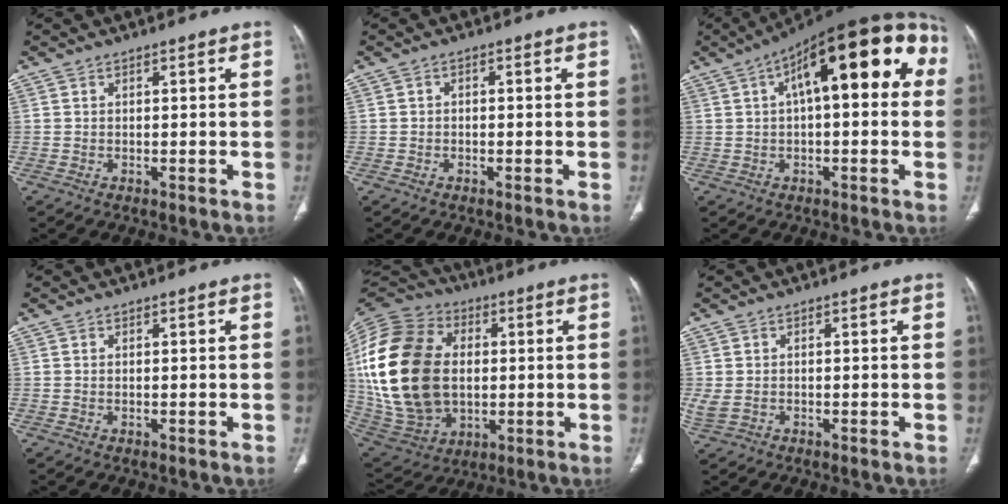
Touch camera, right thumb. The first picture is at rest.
{"total": 0.6, "force": [-0.3, 0.4, 0.4], "torque": [0.000, 0.003, -0.010]}
{"total": 22.3, "force": [5.5, 9.0, 19.6], "torque": [-0.255, 0.046, 0.069]}
{"total": 0.0}
{"total": 29.2, "force": [1.9, 20.3, 21.0], "torque": [-0.431, 0.001, 0.047]}
{"total": 2.8, "force": [-0.3, 1.7, 2.1], "torque": [-0.057, 0.007, 0.000]}